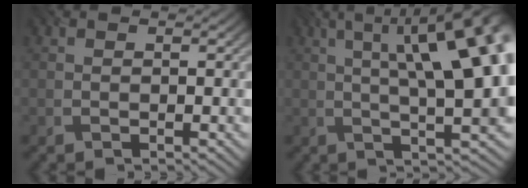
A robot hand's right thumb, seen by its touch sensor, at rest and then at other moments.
{"total": 16.4, "force": [3.6, 5.4, 15.0], "torque": [-0.182, 0.040, 0.043]}